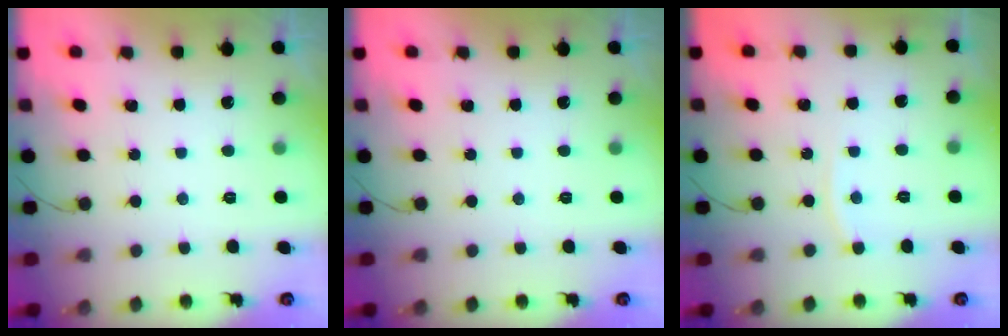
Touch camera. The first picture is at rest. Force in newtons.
{"total": 0.0}
{"total": 3.7, "press": 3.7, "slide": 0.5}